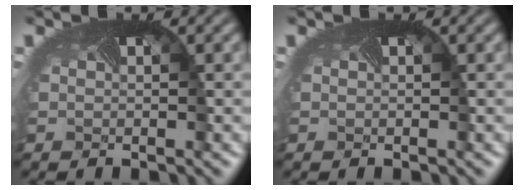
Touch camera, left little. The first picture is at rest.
{"total": 0.0}